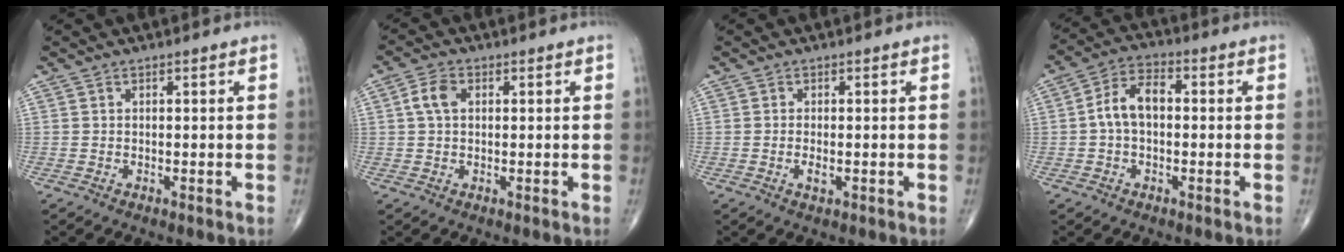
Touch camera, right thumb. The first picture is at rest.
{"total": 4.0, "force": [0.8, 2.6, 2.9], "torque": [-0.062, 0.008, 0.013]}
{"total": 1.7, "force": [-0.4, 0.7, 1.5], "torque": [-0.026, -0.001, -0.007]}
{"total": 7.5, "force": [0.0, 4.6, 5.9], "torque": [-0.104, 0.025, -0.010]}